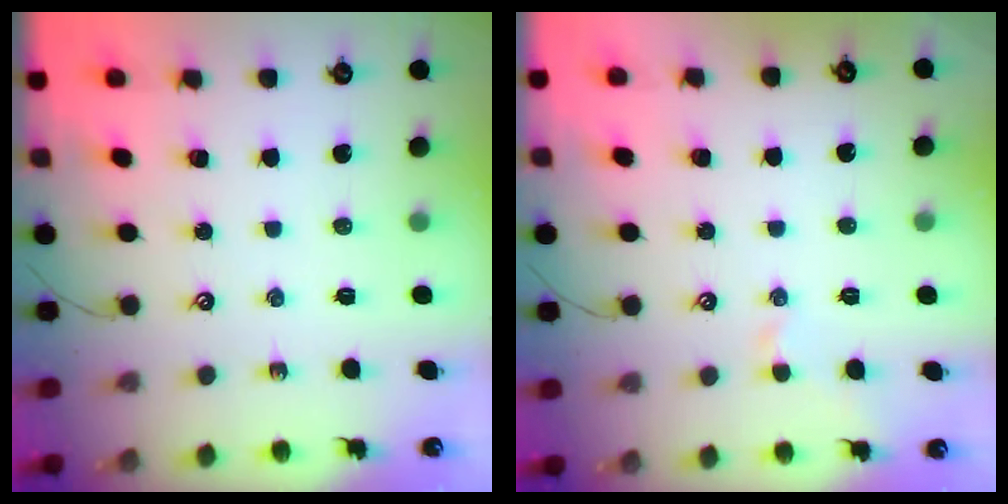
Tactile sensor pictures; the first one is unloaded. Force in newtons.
{"total": 0.8, "press": 0.7, "slide": 0.5}